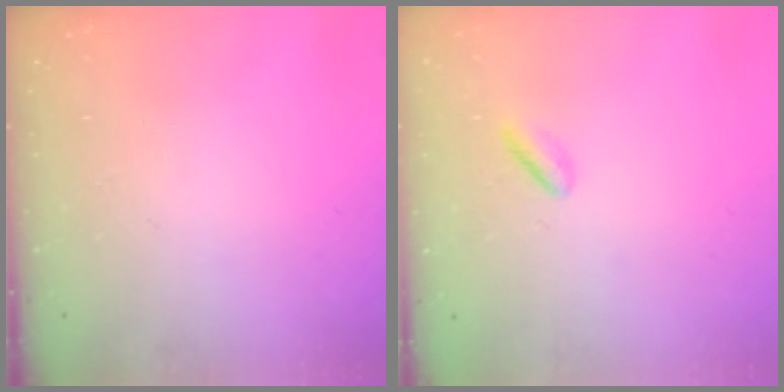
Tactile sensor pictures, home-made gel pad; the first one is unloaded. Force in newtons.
{"total": 1.0, "press": 0.7, "slide": 0.7}